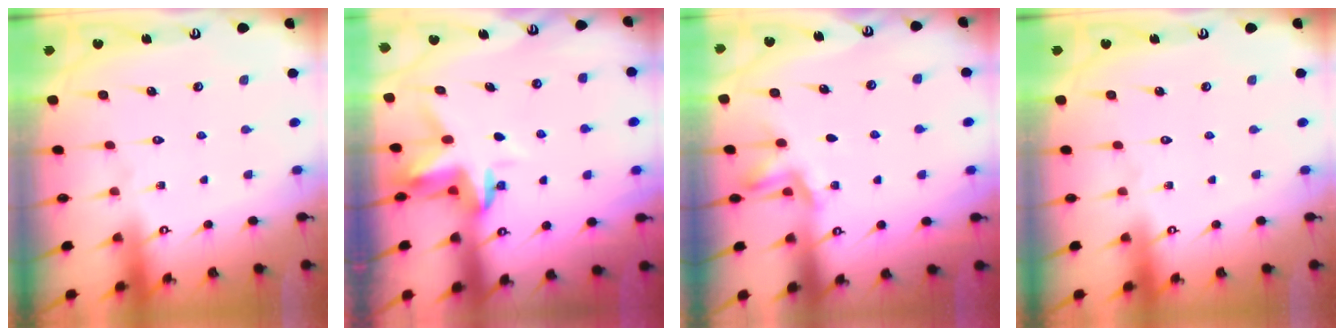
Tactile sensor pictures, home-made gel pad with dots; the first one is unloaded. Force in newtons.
{"total": 3.6, "press": 3.6, "slide": 0.2}
{"total": 2.3, "press": 2.0, "slide": 1.0}
{"total": 0.0}